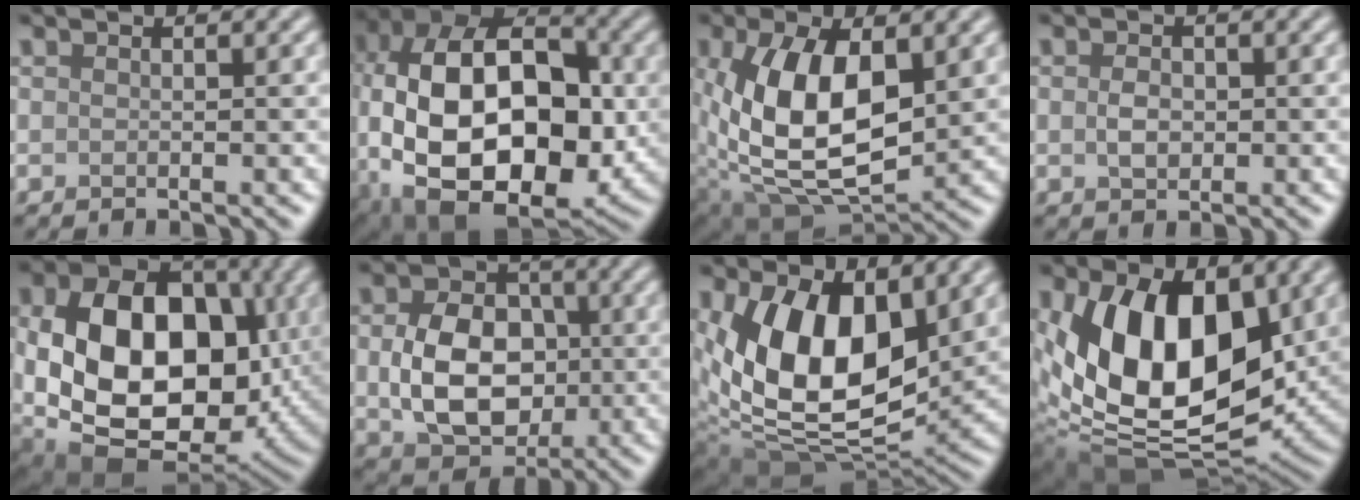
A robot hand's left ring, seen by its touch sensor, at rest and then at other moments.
{"total": 18.1, "force": [-2.3, 11.1, 14.1], "torque": [-0.249, 0.018, -0.044]}
{"total": 11.2, "force": [1.1, 6.2, 9.3], "torque": [-0.191, -0.003, 0.024]}
{"total": 1.8, "force": [0.0, 1.2, 1.3], "torque": [-0.027, 0.001, -0.002]}
{"total": 15.7, "force": [0.3, 10.8, 11.4], "torque": [-0.186, -0.009, 0.002]}
{"total": 8.4, "force": [-0.3, 6.2, 5.6], "torque": [-0.109, -0.006, -0.002]}
{"total": 12.5, "force": [2.9, 7.2, 9.8], "torque": [-0.166, -0.019, 0.050]}
{"total": 14.1, "force": [2.5, 8.2, 11.2], "torque": [-0.194, -0.014, 0.038]}